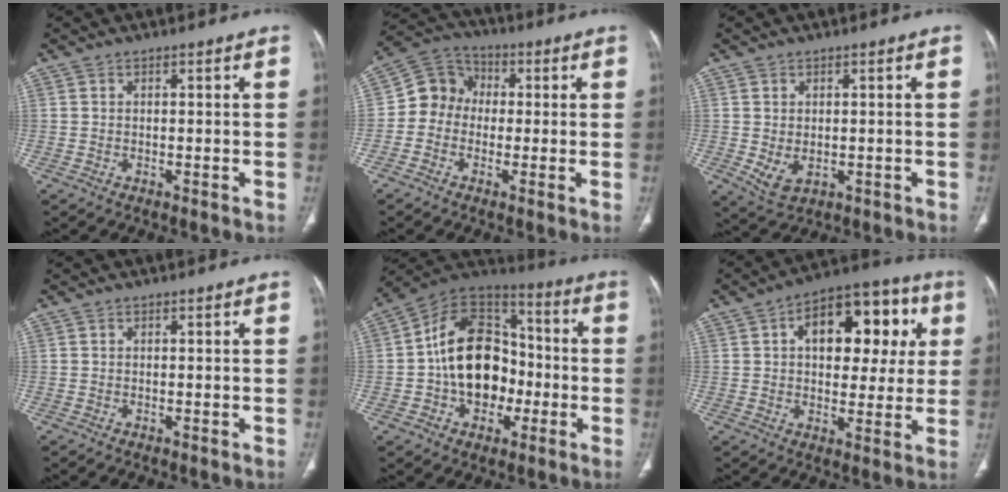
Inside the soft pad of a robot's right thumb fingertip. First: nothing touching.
{"total": 8.4, "force": [-0.5, 7.5, 3.8], "torque": [-0.044, 0.031, -0.027]}
{"total": 4.3, "force": [-0.5, 2.9, 3.1], "torque": [-0.055, -0.007, 0.008]}
{"total": 0.0}
{"total": 19.1, "force": [-2.8, 13.8, 12.8], "torque": [-0.163, 0.042, -0.049]}
{"total": 17.9, "force": [4.8, 10.4, 13.7], "torque": [-0.134, 0.021, 0.063]}